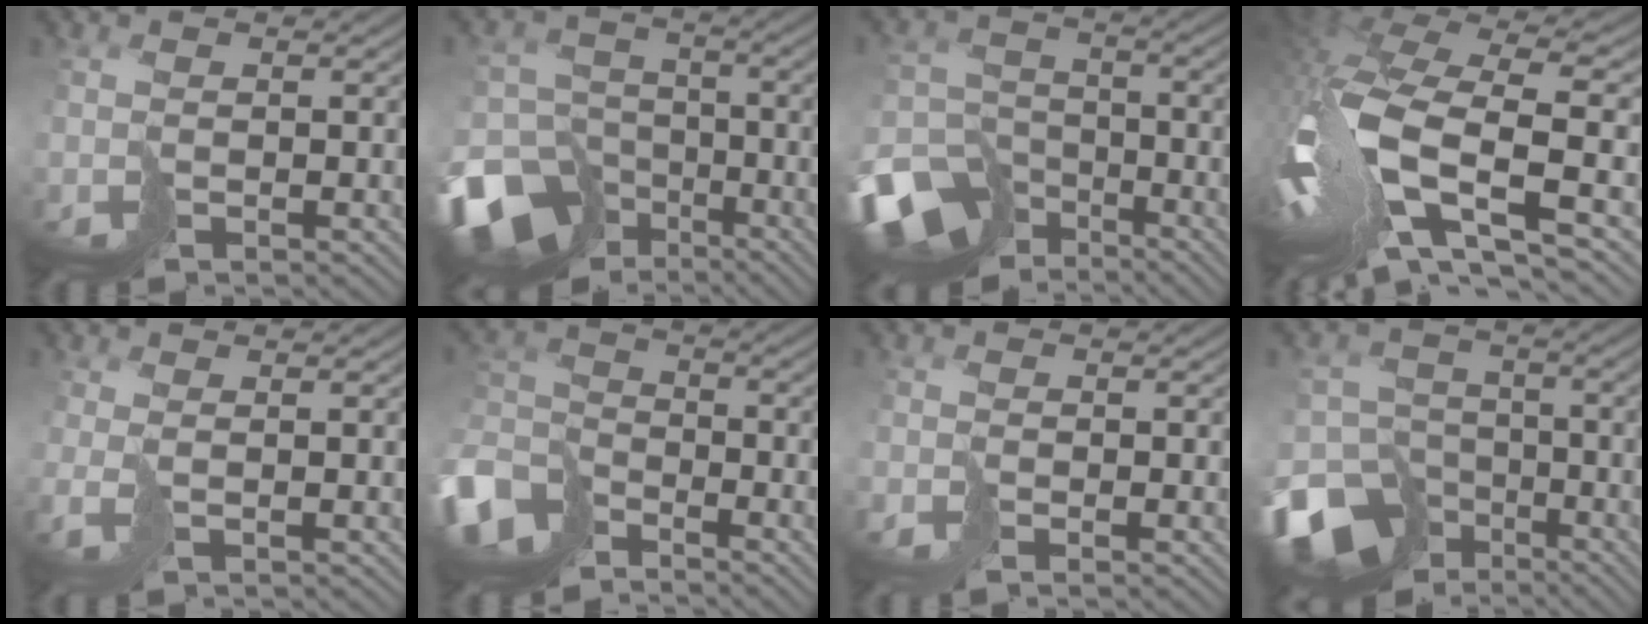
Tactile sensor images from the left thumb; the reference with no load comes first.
{"total": 16.4, "force": [-9.7, 12.0, 5.5], "torque": [-0.170, -0.061, -0.144]}
{"total": 13.4, "force": [-9.1, 8.6, 4.6], "torque": [-0.135, -0.047, -0.139]}
{"total": 15.8, "force": [-1.5, 8.0, 13.5], "torque": [-0.332, -0.032, 0.007]}
{"total": 1.8, "force": [-0.6, 0.6, 1.5], "torque": [-0.041, -0.002, -0.013]}
{"total": 9.8, "force": [-6.0, 6.2, 4.6], "torque": [-0.135, -0.019, -0.128]}
{"total": 1.6, "force": [-1.2, 0.7, 0.8], "torque": [-0.021, -0.006, -0.028]}
{"total": 15.1, "force": [-9.5, 10.8, 4.6], "torque": [-0.135, -0.060, -0.144]}